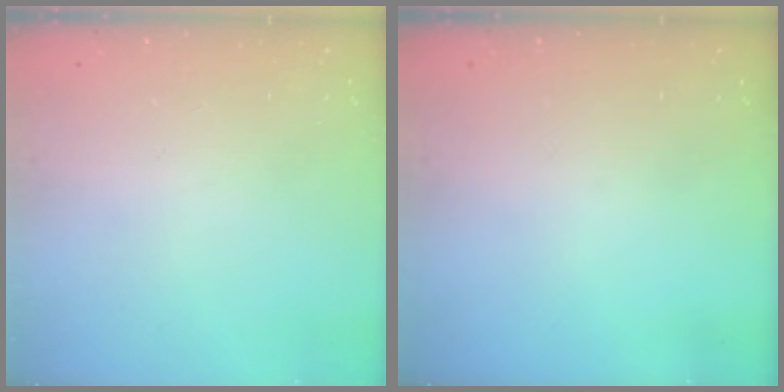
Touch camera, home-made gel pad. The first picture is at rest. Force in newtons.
{"total": 0.0}